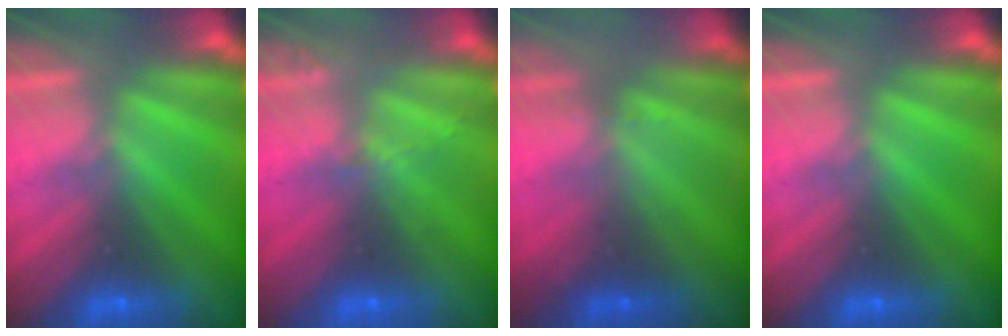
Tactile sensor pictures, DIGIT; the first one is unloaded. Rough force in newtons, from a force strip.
{"total": 2.0}
{"total": 2.2}
{"total": 0.0}